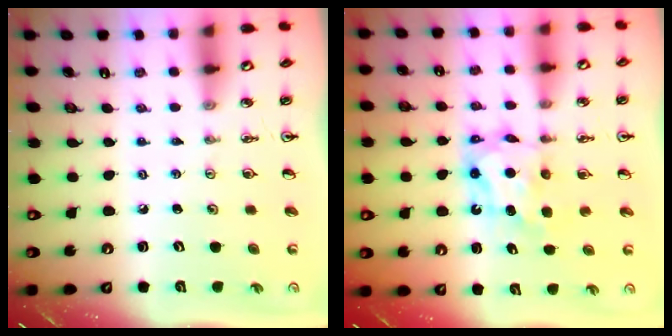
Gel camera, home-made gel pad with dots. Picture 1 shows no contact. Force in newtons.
{"total": 6.4, "press": 6.4, "slide": 0.2}